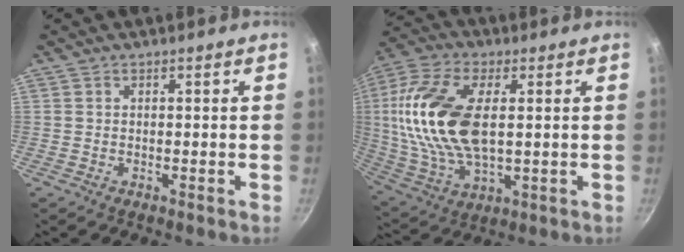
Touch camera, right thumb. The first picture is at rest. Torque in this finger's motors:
{"motor_torque": [0.47, 0.68, 2.00, 0.29, 0.53]}